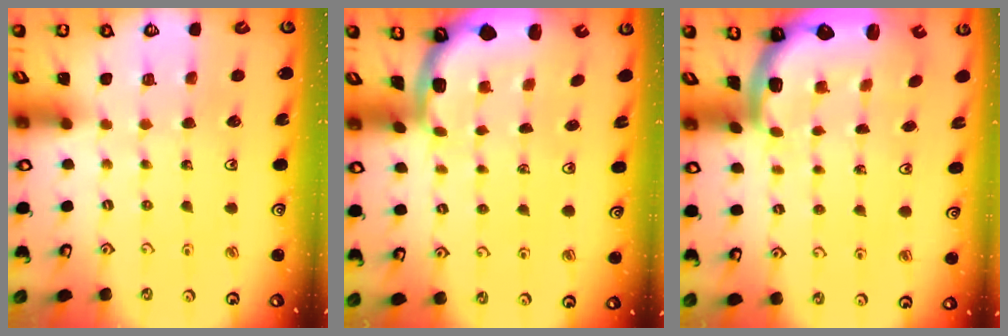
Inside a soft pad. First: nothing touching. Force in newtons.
{"total": 1.5, "press": 1.5, "slide": 0.3}
{"total": 2.9, "press": 2.6, "slide": 1.4}